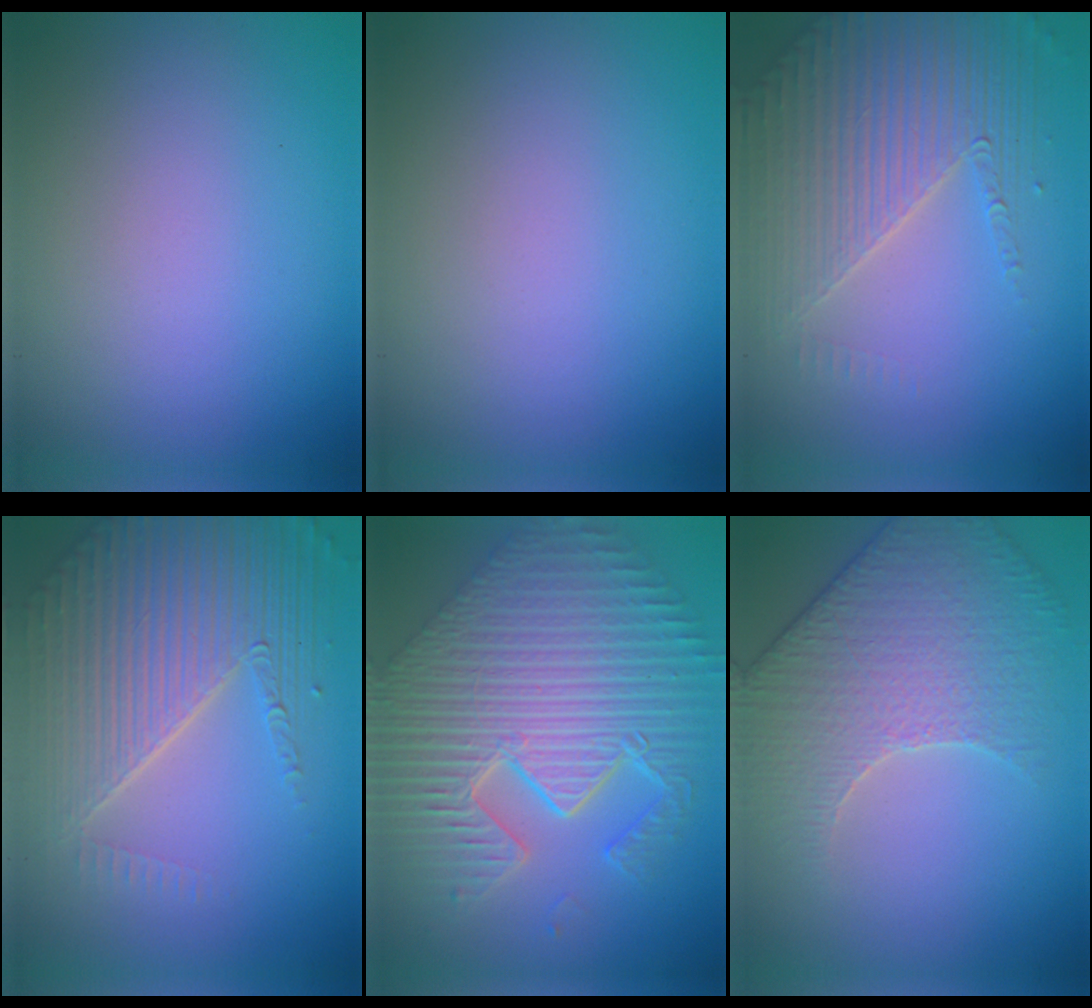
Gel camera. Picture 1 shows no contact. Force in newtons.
{"total": 0.0}
{"total": 4.6, "press": 4.1, "slide": 2.0}
{"total": 8.2, "press": 5.5, "slide": 6.1}
{"total": 12.0, "press": 7.8, "slide": 9.1}
{"total": 4.6, "press": 4.6, "slide": 0.2}